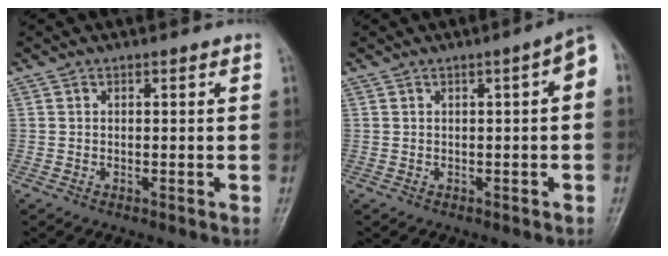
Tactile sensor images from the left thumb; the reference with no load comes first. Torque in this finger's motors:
{"motor_torque": [-0.15, 0.30, 0.24, 0.26, 0.08]}